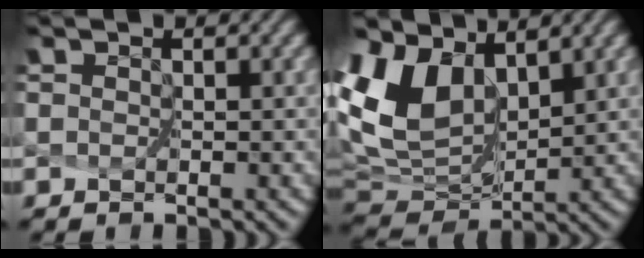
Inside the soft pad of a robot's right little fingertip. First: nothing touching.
{"total": 7.2, "force": [3.6, 4.4, 4.3], "torque": [-0.113, 0.002, 0.083]}